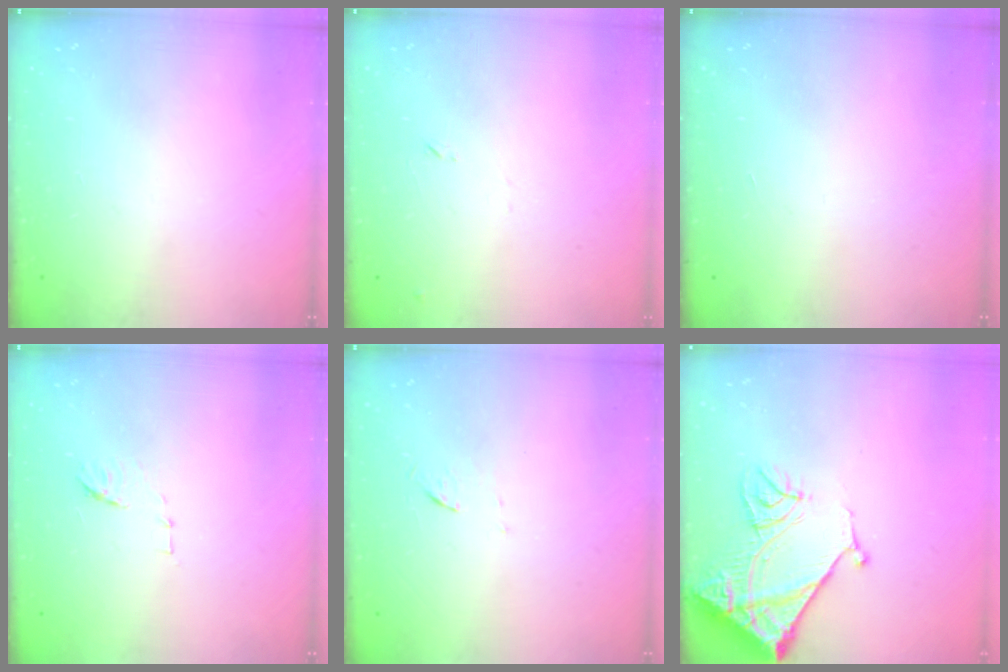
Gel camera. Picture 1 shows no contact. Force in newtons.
{"total": 7.2, "press": 7.1, "slide": 0.6}
{"total": 1.7, "press": 1.7, "slide": 0.1}
{"total": 6.8, "press": 6.8, "slide": 0.5}
{"total": 3.1, "press": 2.8, "slide": 1.2}
{"total": 14.3, "press": 14.2, "slide": 1.8}